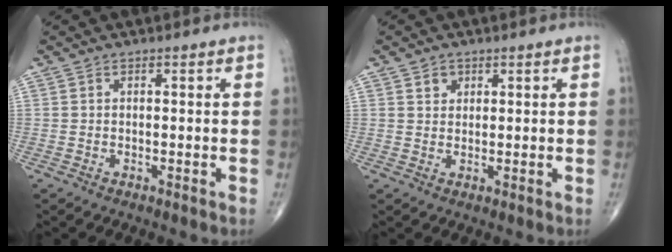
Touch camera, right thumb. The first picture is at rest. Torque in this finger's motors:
{"motor_torque": [-0.31, -0.33, 0.41, 0.39, 0.00]}